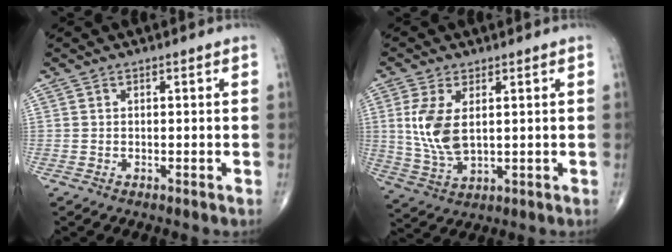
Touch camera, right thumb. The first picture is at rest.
{"total": 9.0, "force": [1.7, 4.7, 7.5], "torque": [-0.161, -0.012, 0.044]}